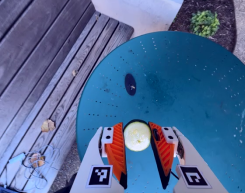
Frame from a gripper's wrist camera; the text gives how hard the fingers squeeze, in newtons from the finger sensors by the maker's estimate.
{"total": 11.4, "left": 11.7, "right": 11.0}